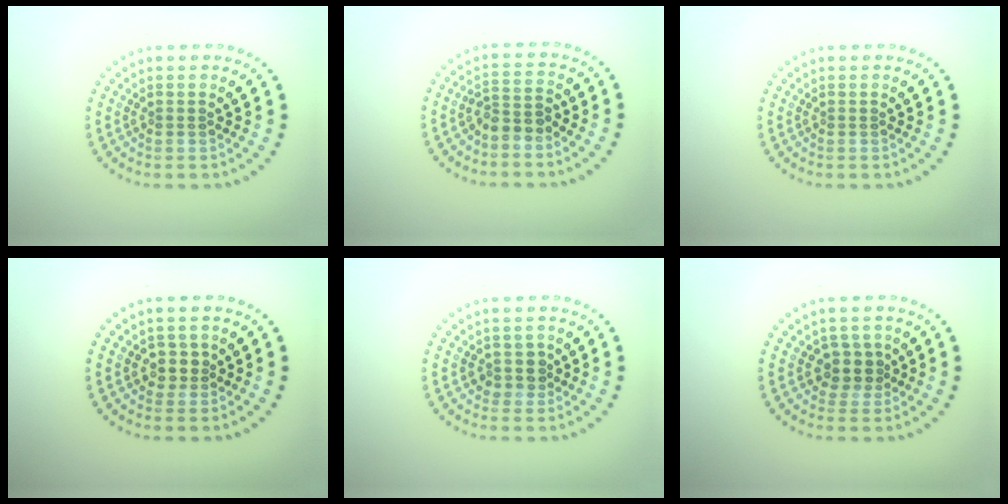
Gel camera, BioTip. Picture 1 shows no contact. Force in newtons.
{"total": 2.2, "press": 1.8, "slide": 1.2}
{"total": 0.0}
{"total": 1.7, "press": 1.5, "slide": 0.8}
{"total": 1.6, "press": 1.3, "slide": 0.8}
{"total": 2.2, "press": 1.9, "slide": 1.1}